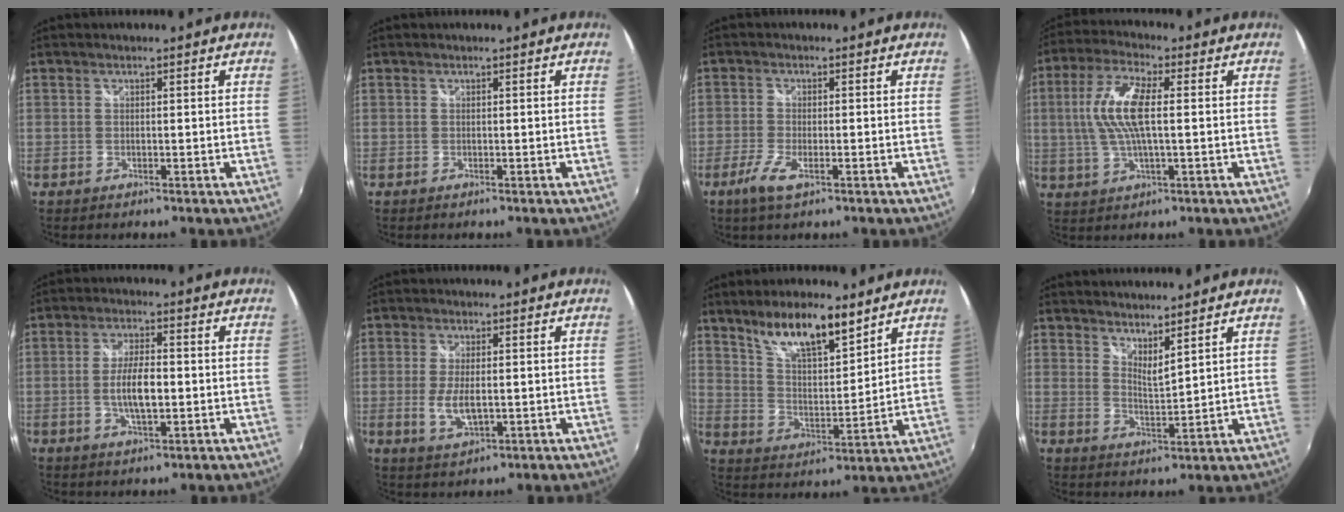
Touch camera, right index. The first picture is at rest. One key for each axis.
{"total": 0.0}
{"total": 4.8, "fx": -2.7, "fy": 1.3, "fz": 3.8, "tx": -0.091, "ty": -0.012, "tz": -0.054}
{"total": 10.7, "fx": 0.9, "fy": 3.2, "fz": 10.2, "tx": -0.207, "ty": 0.007, "tz": 0.016}
{"total": 6.6, "fx": -1.0, "fy": 2.2, "fz": 6.2, "tx": -0.119, "ty": -0.003, "tz": -0.016}
{"total": 5.6, "fx": -0.8, "fy": 2.3, "fz": 5.1, "tx": -0.104, "ty": -0.012, "tz": -0.012}
{"total": 12.7, "fx": 9.1, "fy": 3.5, "fz": 8.1, "tx": -0.135, "ty": 0.005, "tz": 0.164}
{"total": 5.0, "fx": 4.5, "fy": 0.5, "fz": 2.1, "tx": -0.030, "ty": -0.005, "tz": 0.071}